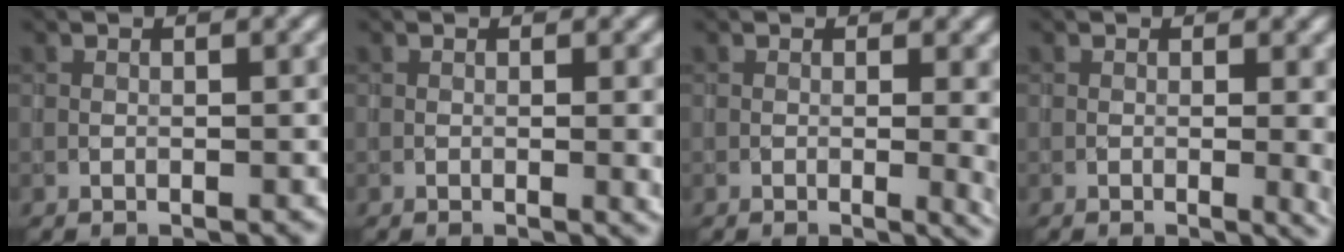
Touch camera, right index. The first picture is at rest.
{"total": 2.1, "force": [-0.1, 0.7, 1.9], "torque": [-0.030, -0.011, 0.003]}
{"total": 5.4, "force": [-0.6, 2.5, 4.7], "torque": [-0.033, -0.004, 0.001]}
{"total": 4.3, "force": [-0.5, 1.9, 3.8], "torque": [-0.036, -0.008, 0.002]}